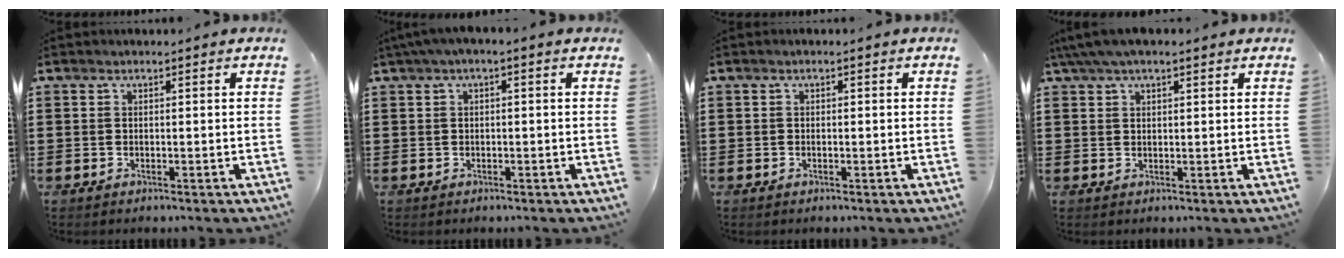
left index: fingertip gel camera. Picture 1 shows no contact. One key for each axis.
{"total": 1.5, "fx": -0.6, "fy": 0.2, "fz": 1.3, "tx": -0.020, "ty": -0.003, "tz": -0.011}
{"total": 0.0}
{"total": 3.2, "fx": 2.2, "fy": 1.1, "fz": 2.1, "tx": -0.046, "ty": 0.007, "tz": 0.040}